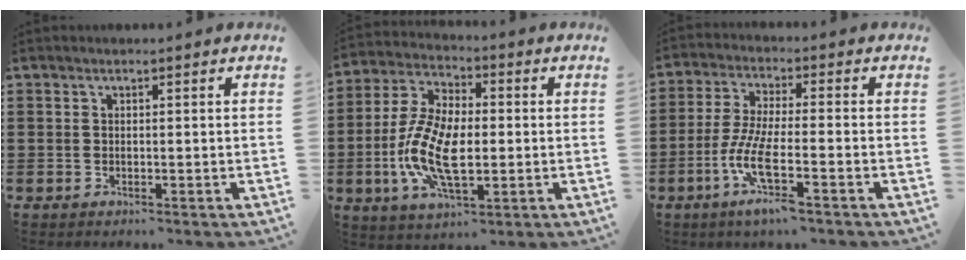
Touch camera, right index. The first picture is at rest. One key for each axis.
{"total": 11.3, "fx": -2.1, "fy": 5.4, "fz": 9.7, "tx": -0.225, "ty": -0.007, "tz": -0.043}
{"total": 8.5, "fx": -3.9, "fy": 1.5, "fz": 7.4, "tx": -0.169, "ty": -0.012, "tz": -0.080}